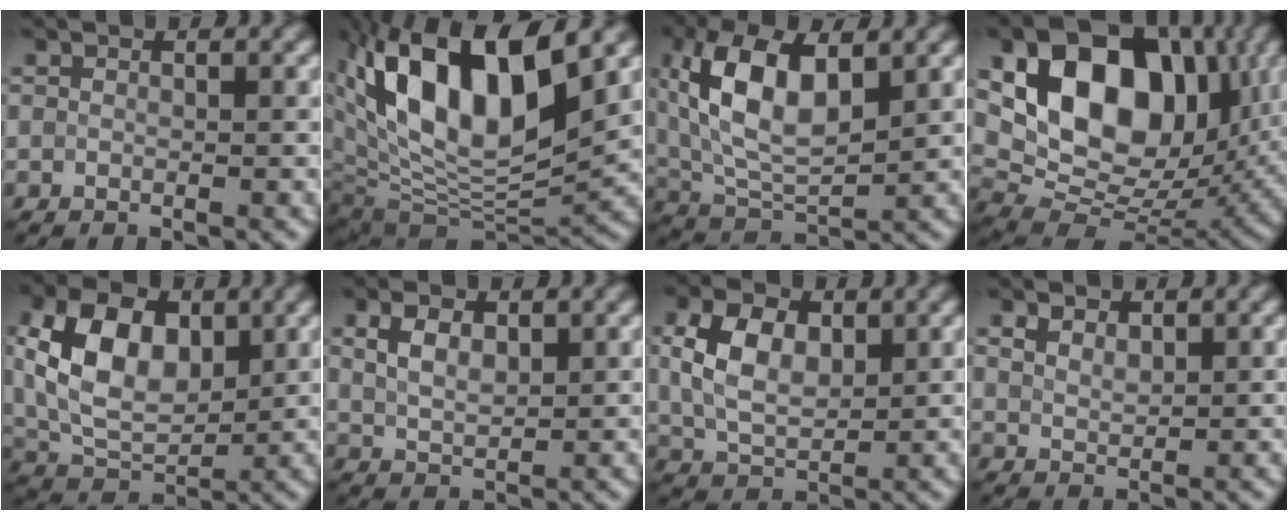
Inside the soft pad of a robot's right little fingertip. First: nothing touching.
{"total": 13.3, "force": [5.1, 6.4, 10.5], "torque": [-0.191, 0.009, 0.099]}
{"total": 9.4, "force": [2.9, 4.3, 7.8], "torque": [-0.162, 0.016, 0.051]}
{"total": 16.3, "force": [5.0, 10.7, 11.3], "torque": [-0.192, 0.026, 0.091]}
{"total": 8.5, "force": [2.2, 5.4, 6.3], "torque": [-0.137, 0.013, 0.044]}
{"total": 2.6, "force": [1.4, 1.3, 1.8], "torque": [-0.043, 0.008, 0.032]}
{"total": 5.3, "force": [1.7, 3.2, 3.8], "torque": [-0.088, 0.011, 0.033]}
{"total": 2.1, "force": [1.6, 1.0, 0.9], "torque": [-0.023, 0.007, 0.032]}